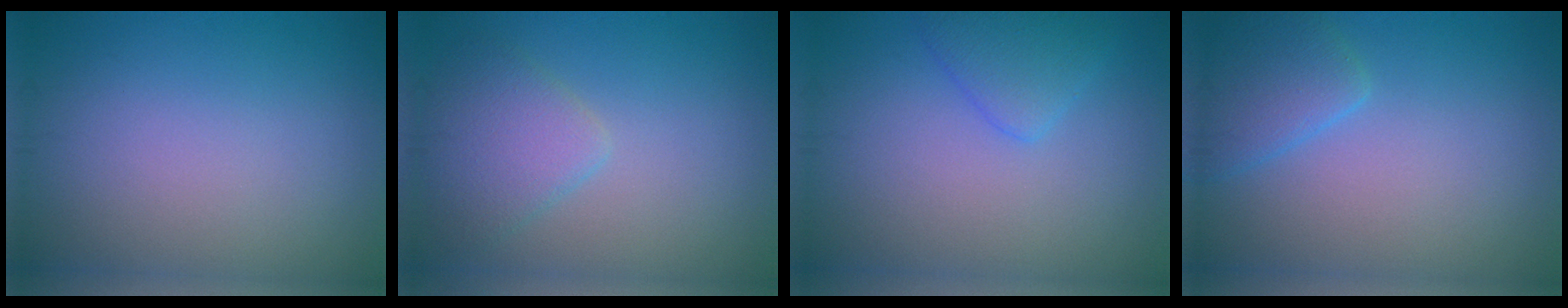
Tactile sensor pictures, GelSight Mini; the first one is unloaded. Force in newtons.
{"total": 3.4, "press": 3.4, "slide": 0.2}
{"total": 2.3, "press": 2.3, "slide": 0.2}
{"total": 3.0, "press": 2.9, "slide": 0.3}